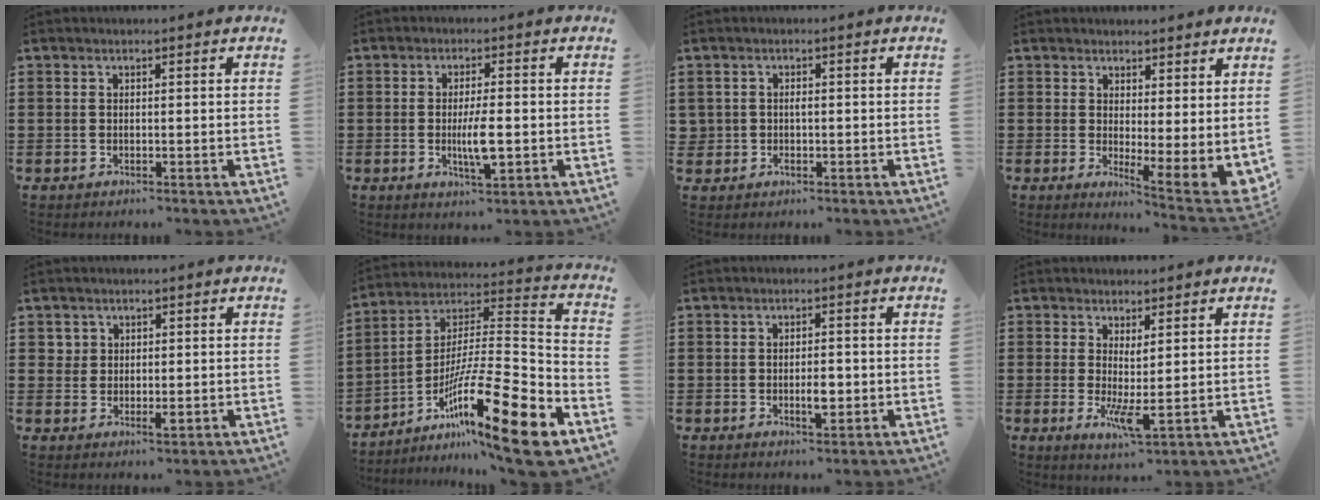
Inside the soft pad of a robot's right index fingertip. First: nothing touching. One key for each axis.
{"total": 5.1, "fx": -0.8, "fy": 1.1, "fz": 4.9, "tx": -0.098, "ty": -0.006, "tz": -0.018}
{"total": 1.5, "fx": -0.3, "fy": 1.1, "fz": 0.9, "tx": -0.020, "ty": 0.005, "tz": -0.006}
{"total": 2.4, "fx": 1.6, "fy": 0.2, "fz": 1.7, "tx": -0.035, "ty": -0.027, "tz": 0.028}
{"total": 2.0, "fx": 0.7, "fy": 1.6, "fz": 1.0, "tx": -0.024, "ty": 0.005, "tz": 0.014}
{"total": 19.4, "fx": -11.1, "fy": 2.4, "fz": 15.7, "tx": -0.270, "ty": 0.021, "tz": -0.193}
{"total": 3.2, "fx": -0.5, "fy": 1.3, "fz": 2.9, "tx": -0.054, "ty": 0.002, "tz": -0.008}
{"total": 4.2, "fx": 0.2, "fy": 0.9, "fz": 4.1, "tx": -0.083, "ty": -0.007, "tz": 0.004}